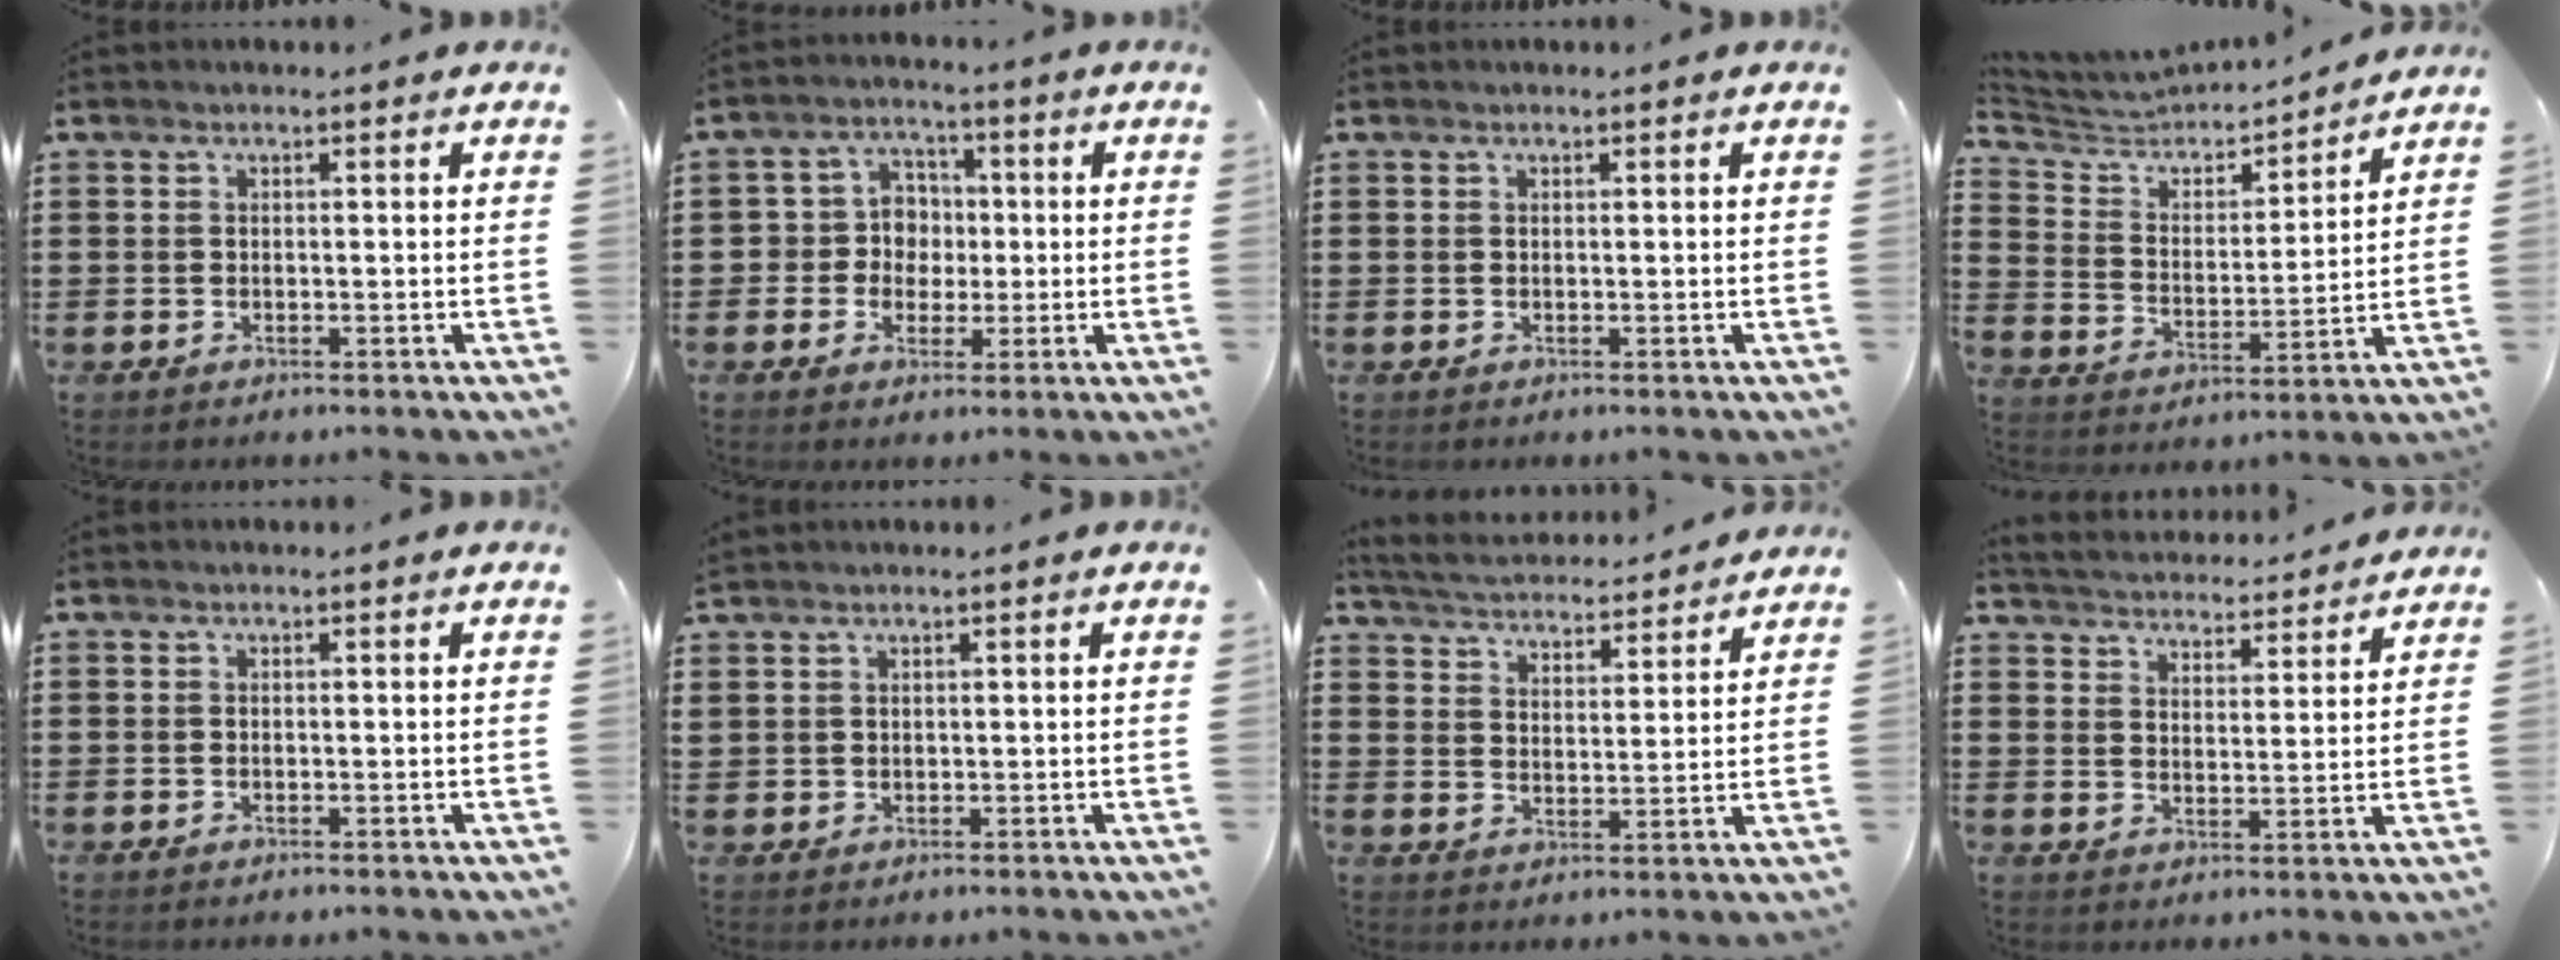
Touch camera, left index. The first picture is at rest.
{"total": 5.5, "force": [-0.1, 5.2, 1.5], "torque": [-0.051, 0.014, -0.005]}
{"total": 0.0}
{"total": 4.5, "force": [4.2, 1.4, 0.5], "torque": [-0.042, -0.037, 0.065]}
{"total": 0.0}
{"total": 1.3, "force": [1.2, 0.5, 0.1], "torque": [-0.003, 0.001, 0.023]}
{"total": 4.1, "force": [4.1, 0.0, 0.2], "torque": [-0.027, -0.032, 0.067]}
{"total": 4.1, "force": [4.1, -0.2, -0.3], "torque": [-0.017, -0.031, 0.069]}